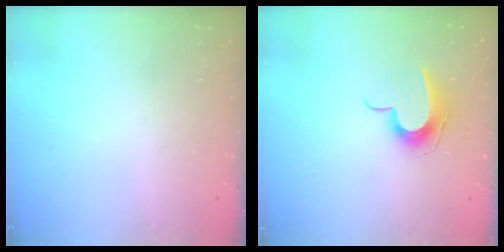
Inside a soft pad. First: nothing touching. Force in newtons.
{"total": 9.5, "press": 9.5, "slide": 0.2}